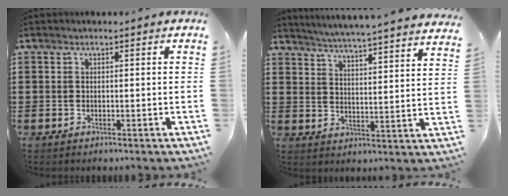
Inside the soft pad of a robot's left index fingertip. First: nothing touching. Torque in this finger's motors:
{"motor_torque": [2.14, 0.00, 0.30, 0.05]}